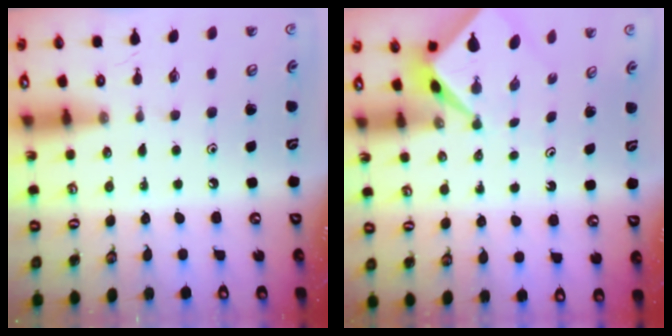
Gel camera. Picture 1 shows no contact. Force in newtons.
{"total": 2.3, "press": 2.3, "slide": 0.3}